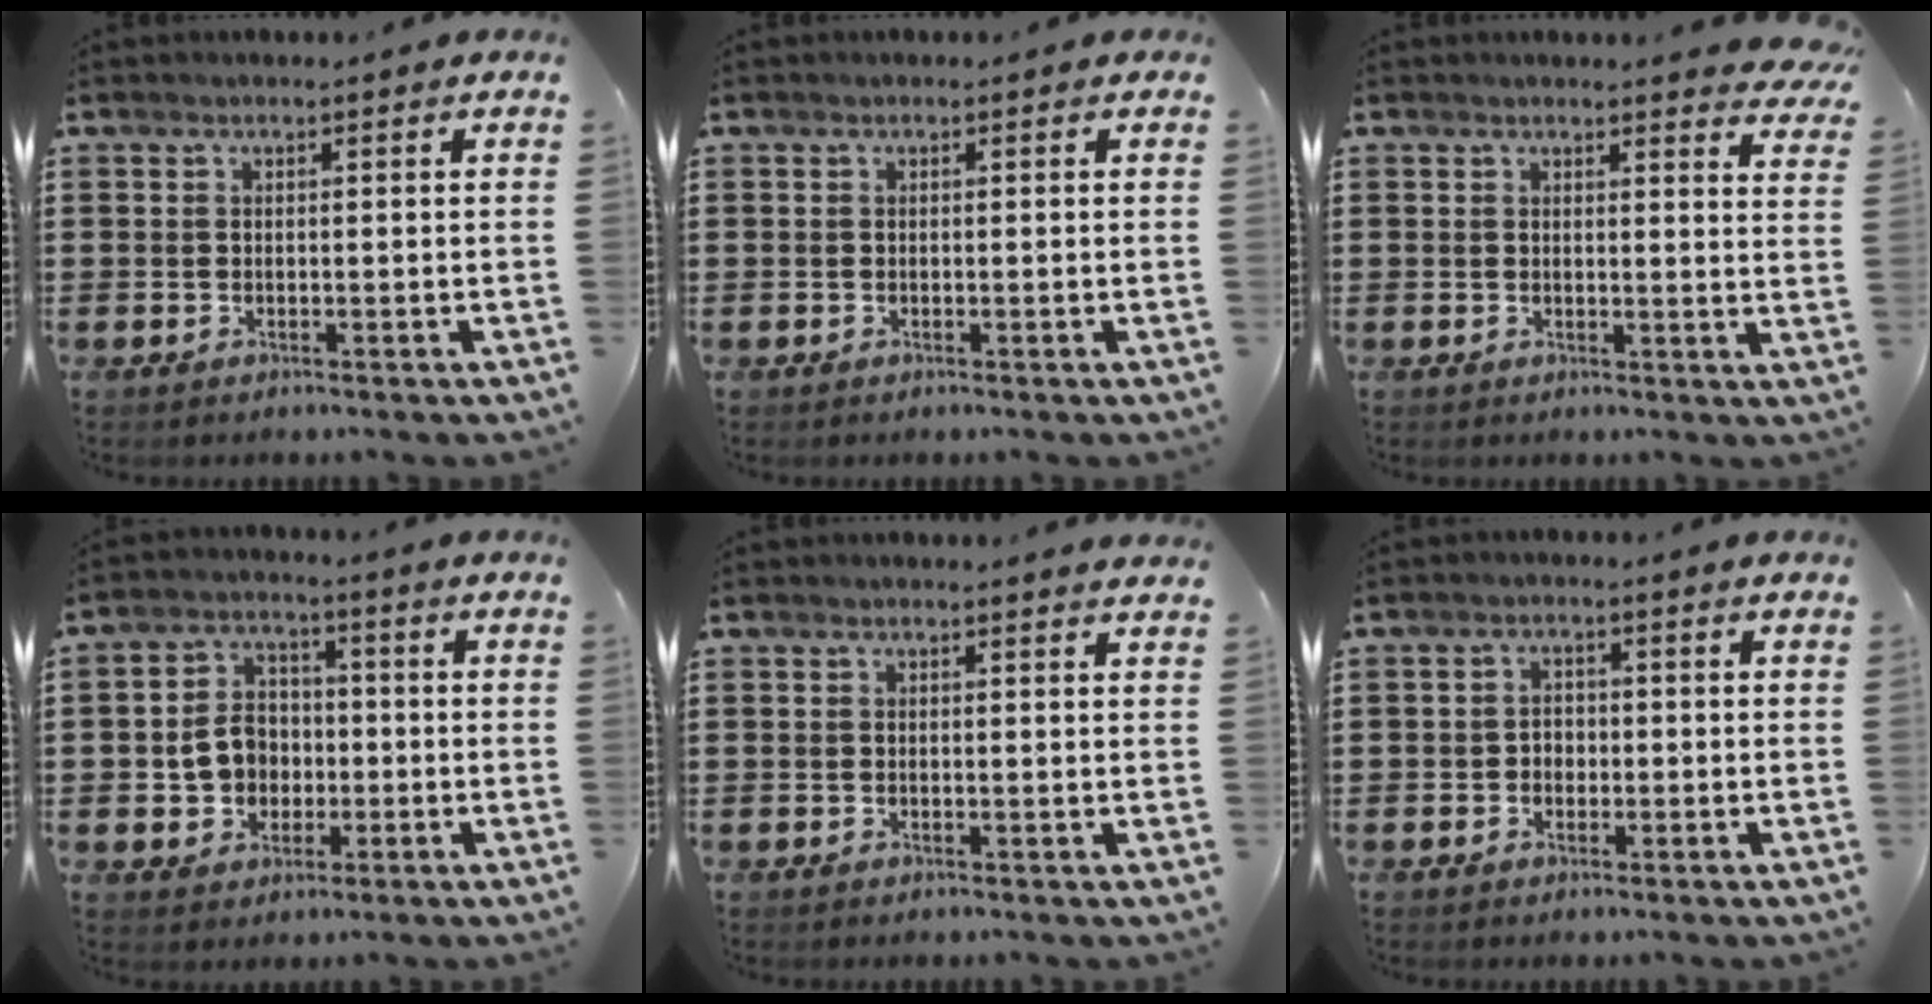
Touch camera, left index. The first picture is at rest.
{"total": 0.0}
{"total": 2.7, "force": [2.7, 0.1, 0.6], "torque": [-0.004, -0.014, 0.047]}
{"total": 6.4, "force": [-0.9, 5.6, 3.1], "torque": [-0.071, 0.011, -0.020]}
{"total": 0.8, "force": [0.8, -0.1, 0.3], "torque": [0.001, -0.006, 0.014]}
{"total": 1.8, "force": [-0.6, 1.6, 0.7], "torque": [-0.019, 0.004, -0.015]}